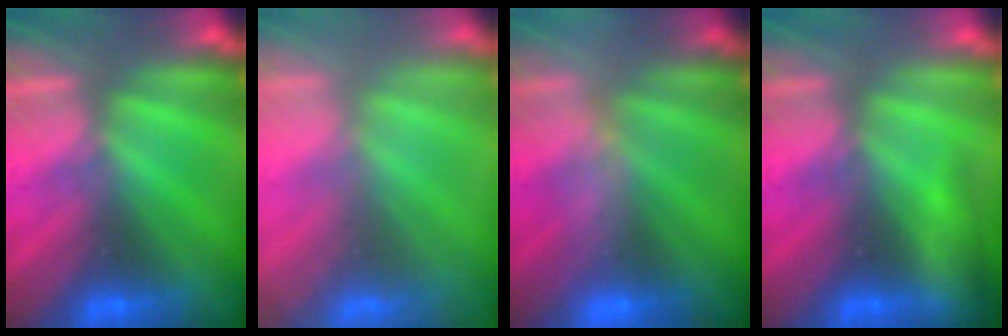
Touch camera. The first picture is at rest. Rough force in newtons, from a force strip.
{"total": 7.8}
{"total": 2.5}
{"total": 3.3}